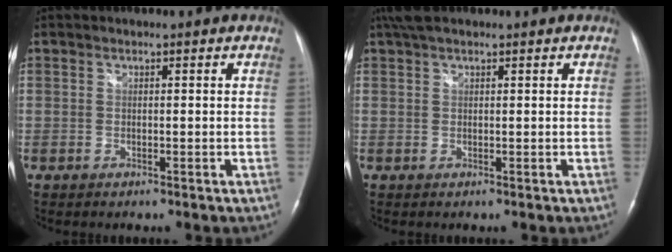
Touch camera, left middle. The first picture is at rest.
{"total": 3.8, "force": [2.9, 1.1, 2.1], "torque": [-0.046, 0.028, 0.056]}